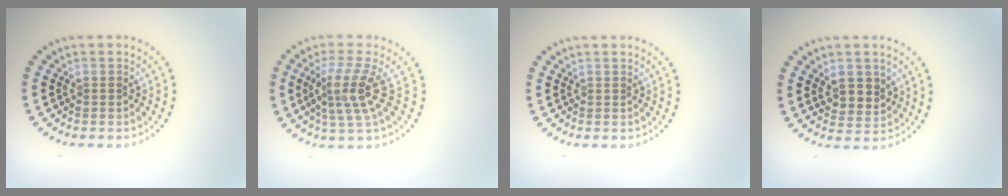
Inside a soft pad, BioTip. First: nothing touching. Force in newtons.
{"total": 3.9, "press": 2.7, "slide": 2.7}
{"total": 0.0}
{"total": 2.8, "press": 2.7, "slide": 0.9}